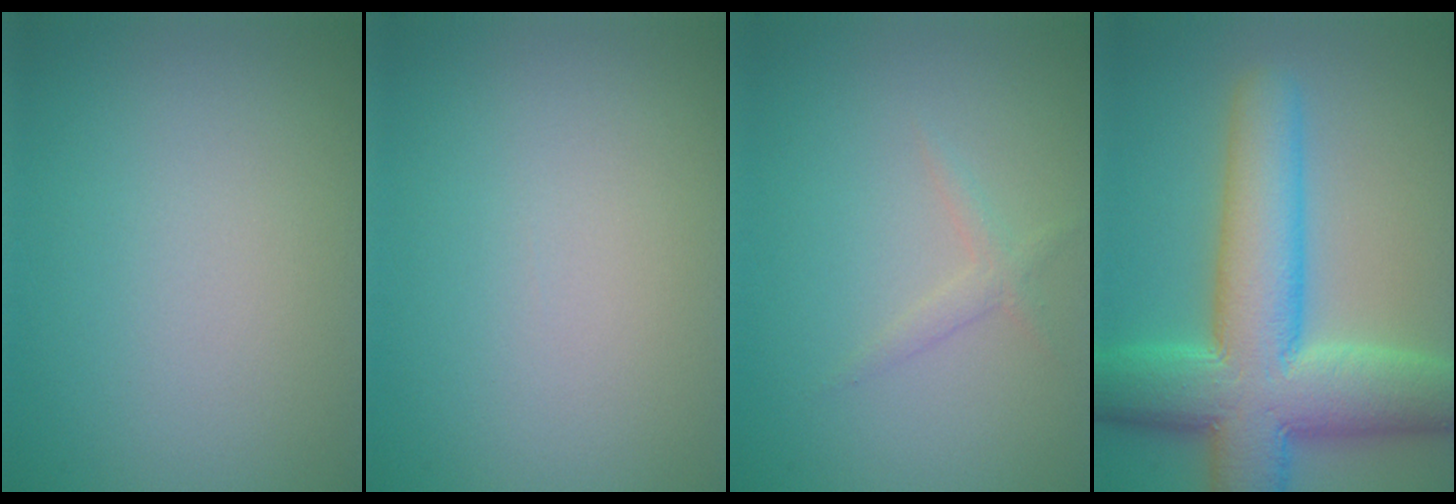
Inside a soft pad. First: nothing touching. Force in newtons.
{"total": 0.0}
{"total": 1.2, "press": 1.2, "slide": 0.1}
{"total": 11.2, "press": 11.2, "slide": 0.6}